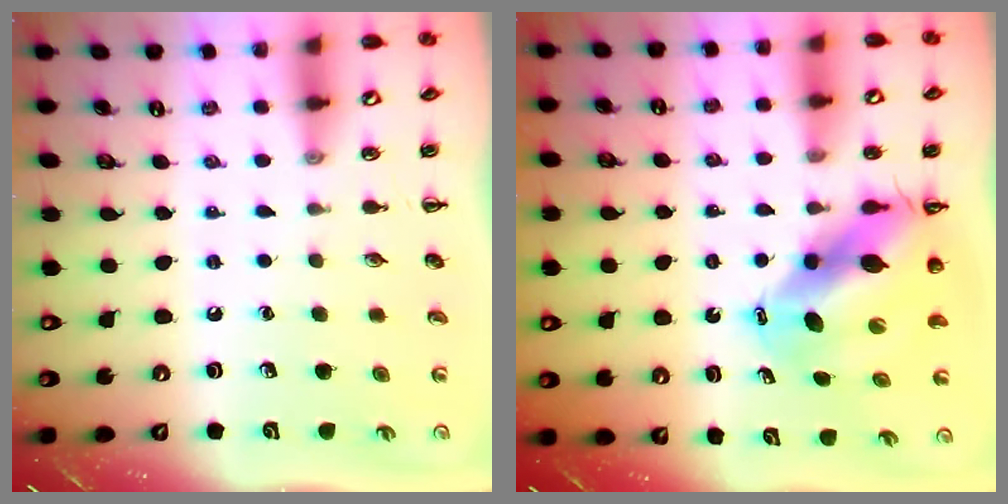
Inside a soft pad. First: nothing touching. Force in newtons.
{"total": 11.5, "press": 10.9, "slide": 3.6}